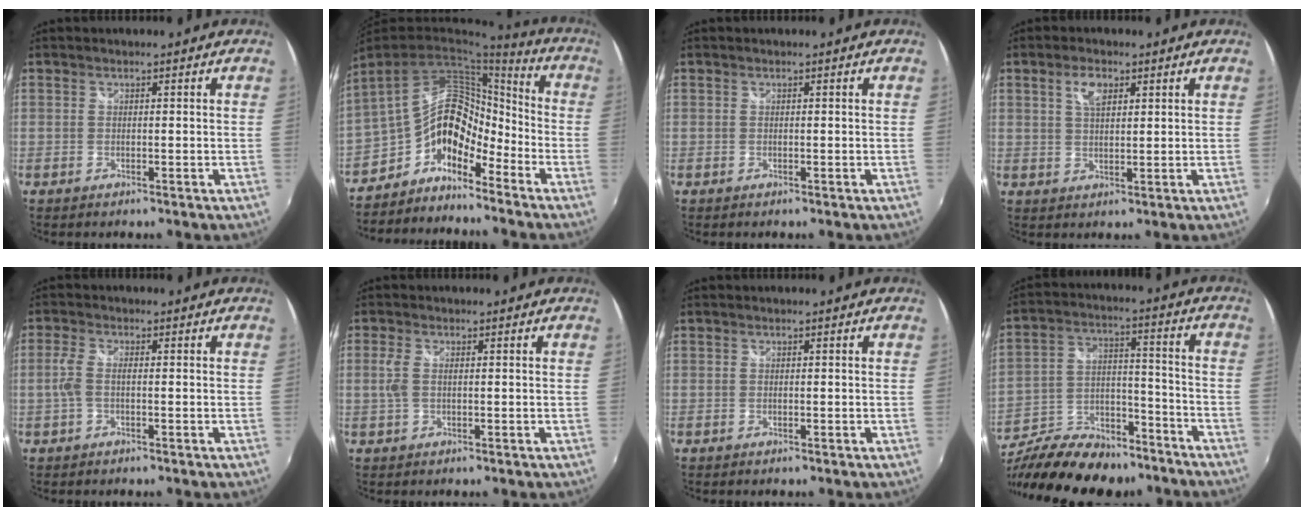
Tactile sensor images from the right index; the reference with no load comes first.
{"total": 12.9, "force": [-8.1, 7.4, 6.8], "torque": [-0.130, 0.022, -0.162]}
{"total": 0.0}
{"total": 4.2, "force": [2.0, 2.0, 3.1], "torque": [-0.055, 0.007, 0.037]}
{"total": 3.3, "force": [-0.4, 1.2, 3.0], "torque": [-0.066, 0.002, -0.007]}
{"total": 2.9, "force": [0.3, 1.4, 2.5], "torque": [-0.056, 0.000, 0.003]}
{"total": 0.0}
{"total": 26.1, "force": [-20.5, 10.3, 12.4], "torque": [-0.250, 0.004, -0.312]}